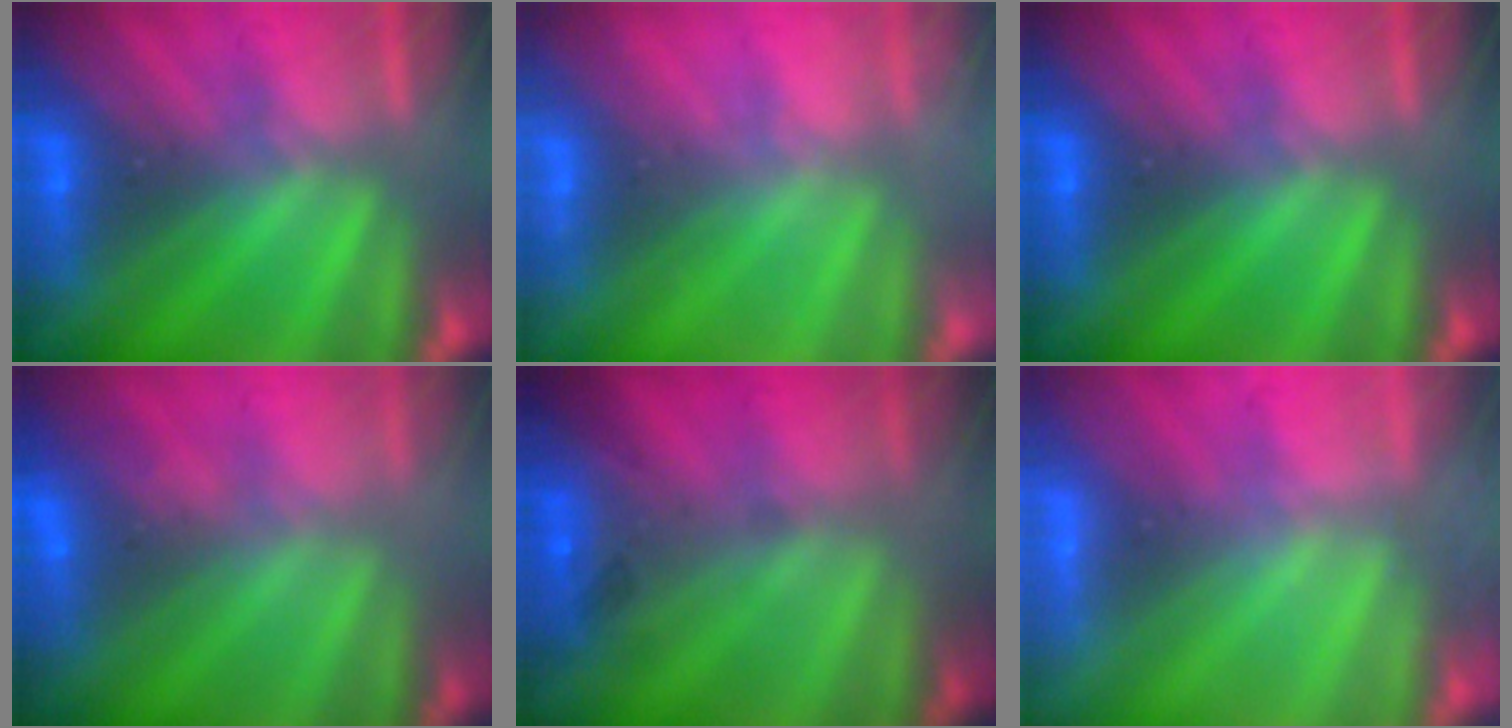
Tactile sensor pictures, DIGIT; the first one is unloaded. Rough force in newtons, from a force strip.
{"total": 2.3}
{"total": 0.0}
{"total": 2.8}
{"total": 2.2}
{"total": 2.4}